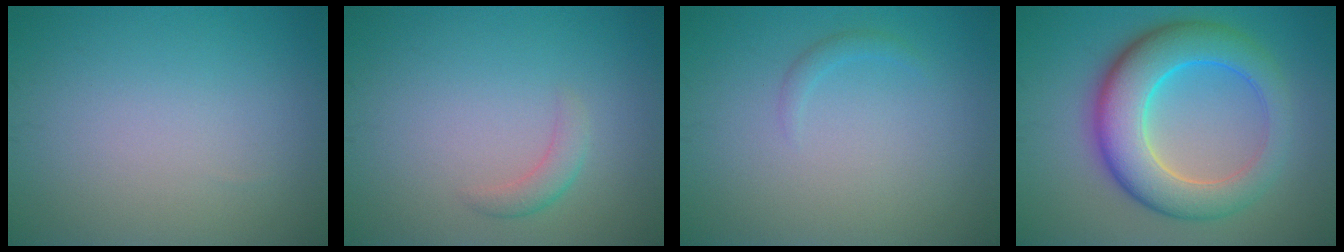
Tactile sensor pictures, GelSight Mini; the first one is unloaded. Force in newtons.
{"total": 1.6, "press": 1.6, "slide": 0.0}
{"total": 0.9, "press": 0.9, "slide": 0.0}
{"total": 8.9, "press": 8.9, "slide": 0.1}